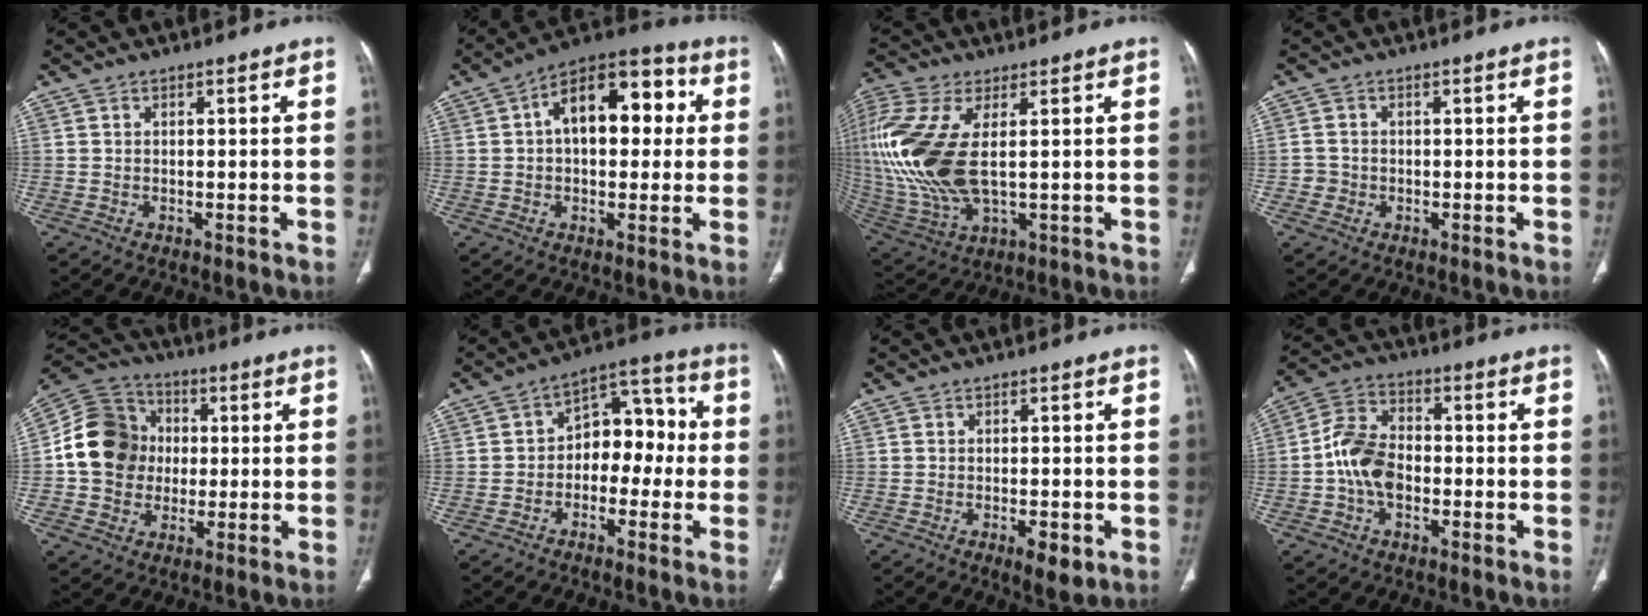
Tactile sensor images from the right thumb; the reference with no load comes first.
{"total": 16.0, "force": [2.9, 9.2, 12.7], "torque": [-0.151, 0.034, 0.035]}
{"total": 19.9, "force": [2.2, 9.5, 17.3], "torque": [-0.422, -0.014, 0.051]}
{"total": 2.1, "force": [-0.5, 2.0, 0.4], "torque": [0.003, 0.008, -0.012]}
{"total": 13.5, "force": [0.5, 12.1, 6.1], "torque": [-0.090, 0.022, 0.004]}
{"total": 10.4, "force": [-1.2, 7.1, 7.5], "torque": [-0.061, 0.045, -0.037]}
{"total": 4.3, "force": [-1.8, 1.6, 3.5], "torque": [-0.050, -0.001, -0.021]}
{"total": 9.7, "force": [-1.9, 6.6, 6.8], "torque": [-0.121, 0.030, -0.047]}